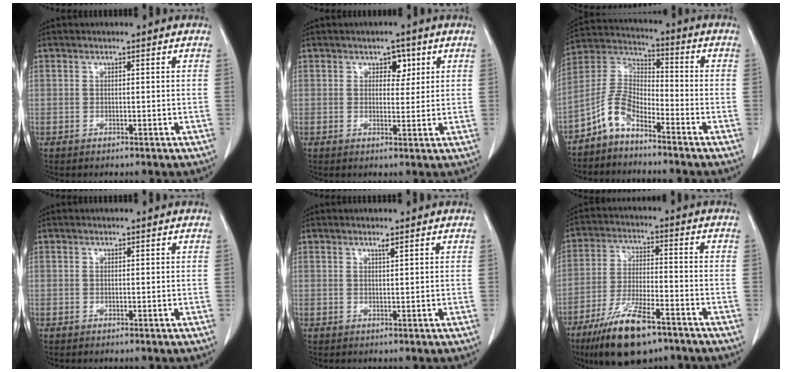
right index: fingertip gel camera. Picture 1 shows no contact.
{"total": 2.8, "force": [1.3, 1.8, 1.7], "torque": [-0.023, 0.001, 0.019]}
{"total": 7.1, "force": [-5.1, 2.9, 4.0], "torque": [-0.093, 0.020, -0.108]}
{"total": 0.0}
{"total": 0.7, "force": [0.6, -0.1, 0.4], "torque": [-0.018, -0.006, 0.012]}
{"total": 12.7, "force": [-8.4, 3.3, 8.9], "torque": [-0.170, -0.021, -0.145]}